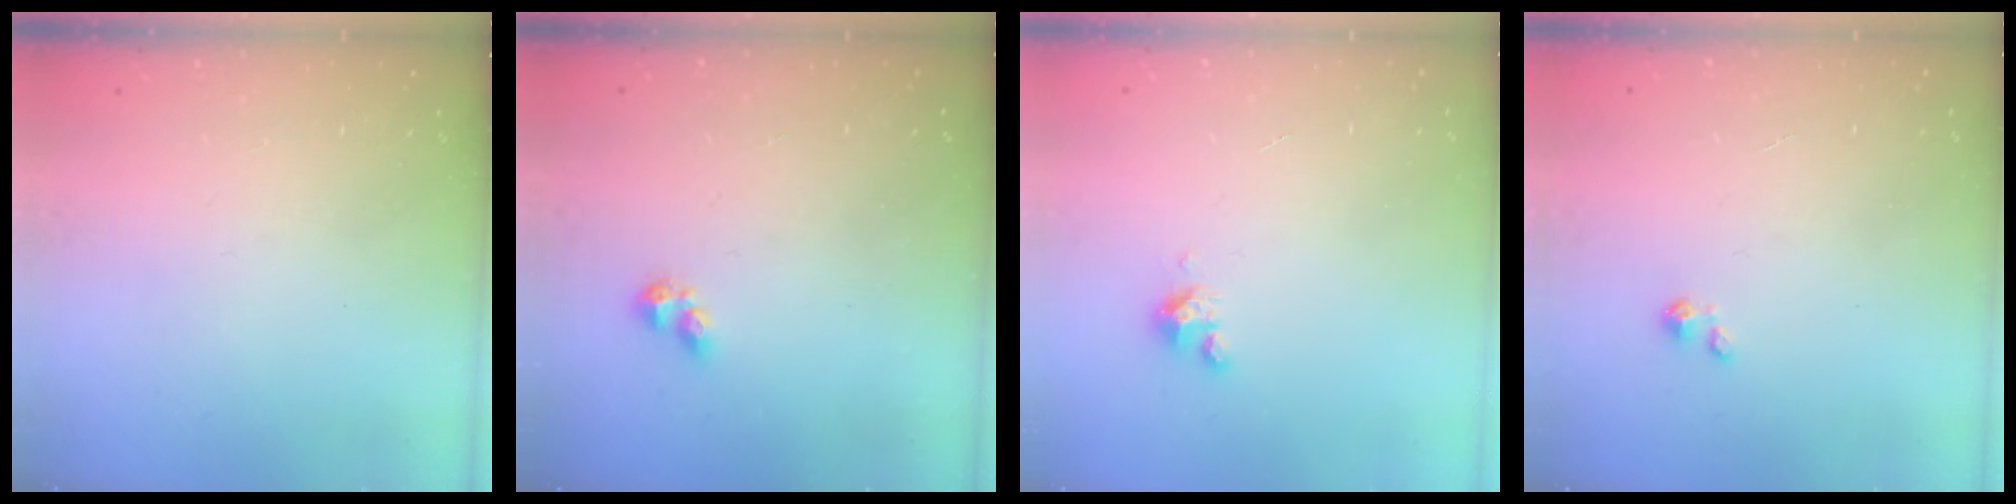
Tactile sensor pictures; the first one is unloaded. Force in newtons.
{"total": 2.3, "press": 2.2, "slide": 0.6}
{"total": 2.8, "press": 2.8, "slide": 0.2}
{"total": 0.0}